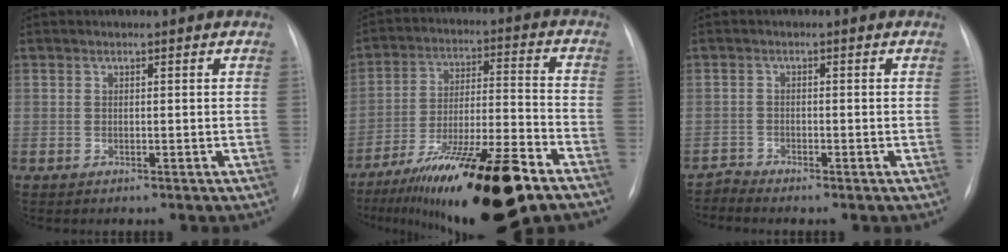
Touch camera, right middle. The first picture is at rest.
{"total": 20.9, "force": [-13.7, 2.3, 15.6], "torque": [-0.223, -0.016, -0.225]}
{"total": 1.6, "force": [-1.3, -0.4, -0.8], "torque": [0.025, -0.013, -0.025]}